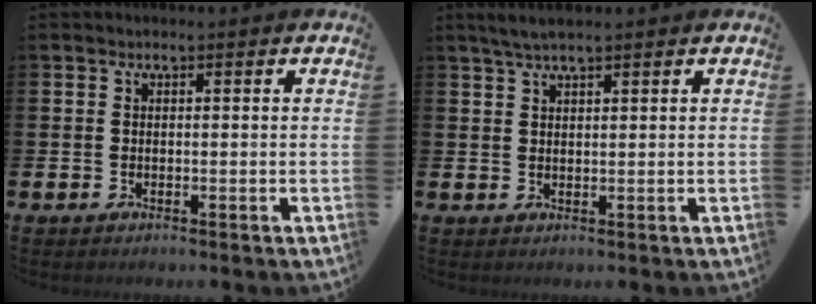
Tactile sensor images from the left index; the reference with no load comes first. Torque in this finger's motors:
{"motor_torque": [0.08, 0.01, 0.32, 0.03]}